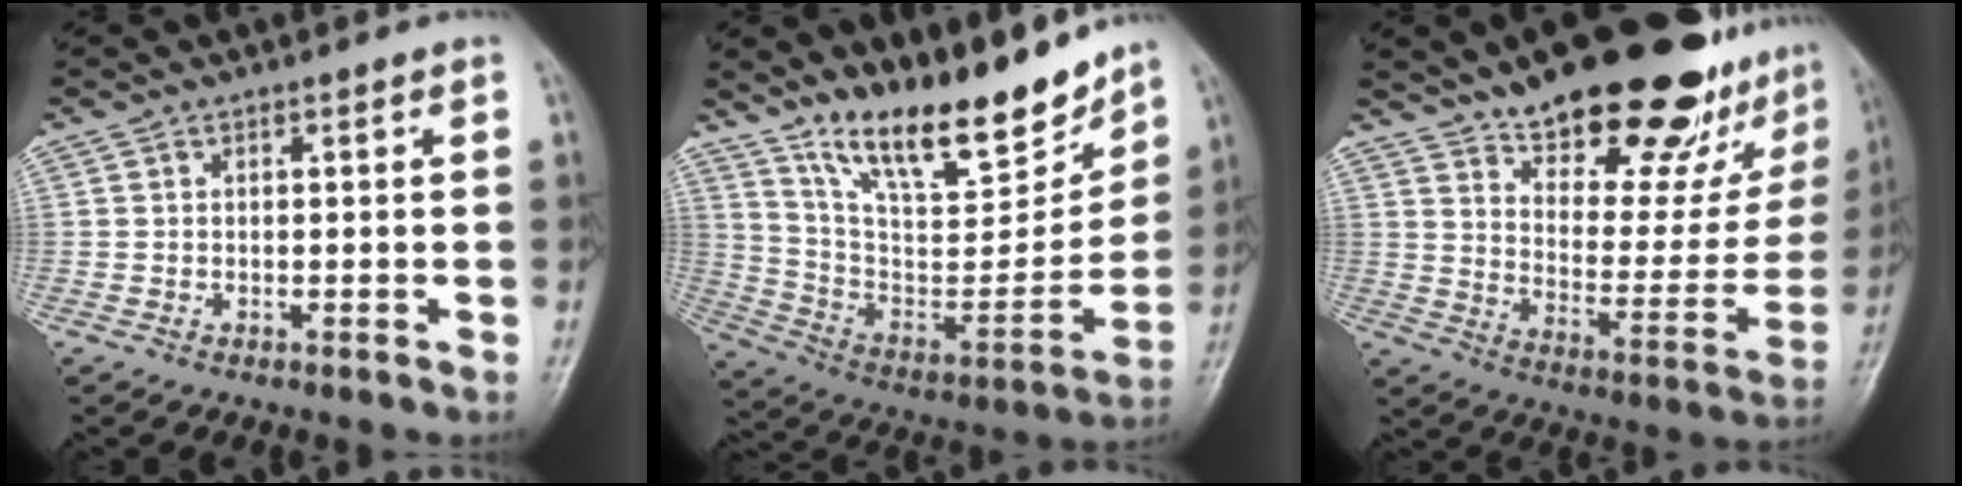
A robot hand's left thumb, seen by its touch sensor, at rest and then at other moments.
{"total": 21.3, "force": [16.4, 6.2, 12.1], "torque": [-0.150, -0.094, 0.286]}
{"total": 29.1, "force": [20.2, 10.8, 18.0], "torque": [-0.217, -0.084, 0.289]}